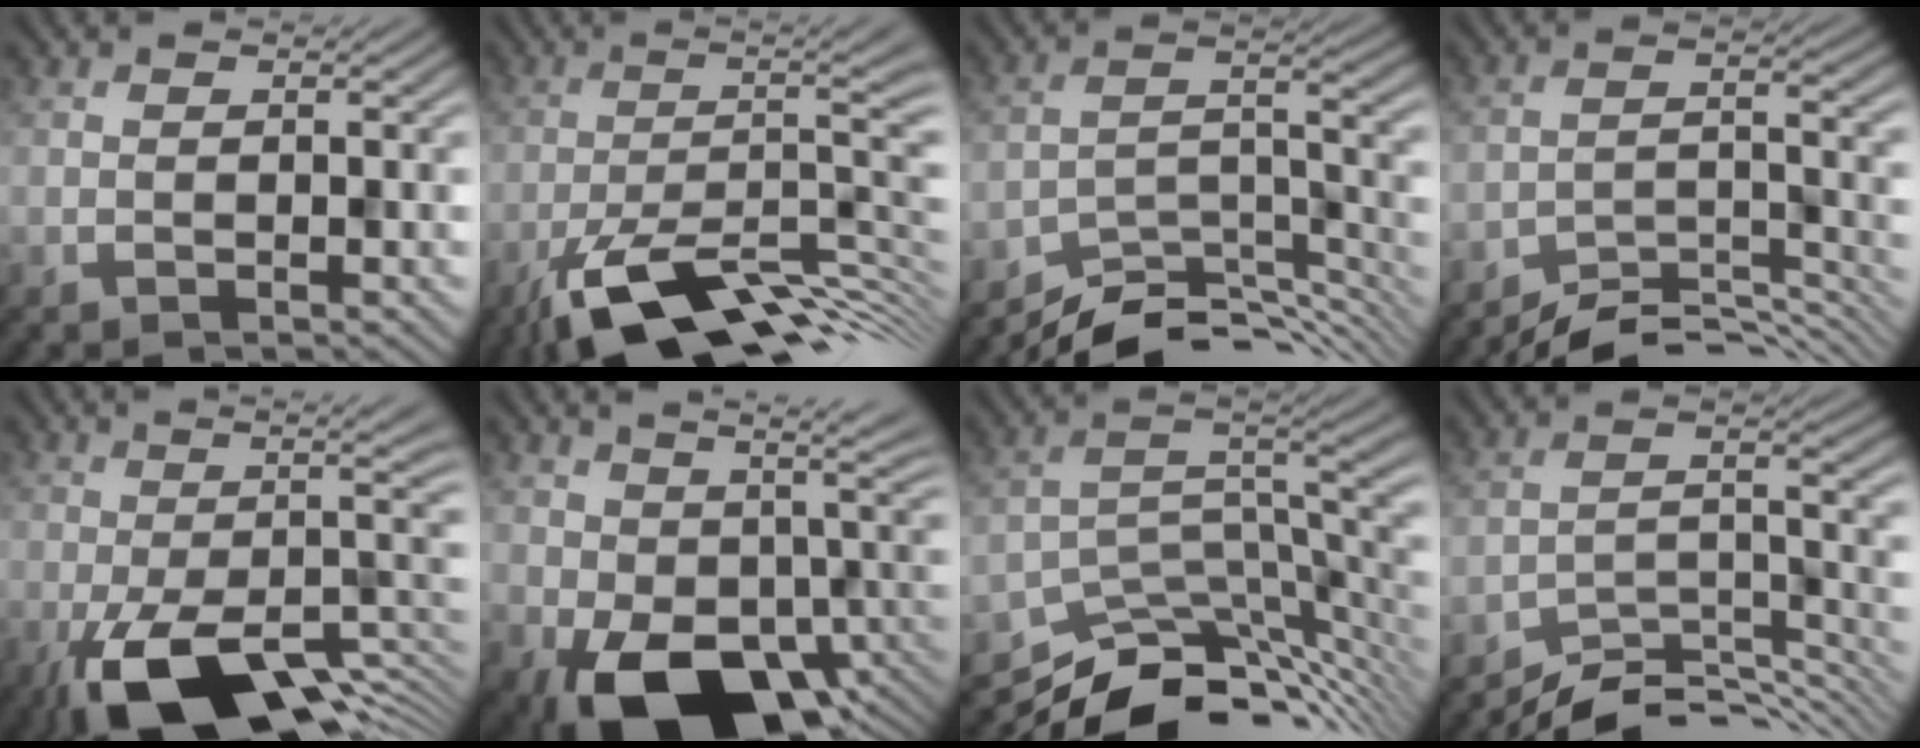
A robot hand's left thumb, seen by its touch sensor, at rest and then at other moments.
{"total": 14.8, "force": [-7.7, 3.9, 12.1], "torque": [-0.201, -0.010, -0.131]}
{"total": 9.2, "force": [-7.6, 2.5, 4.5], "torque": [-0.073, -0.010, -0.135]}
{"total": 7.8, "force": [-6.8, 1.7, 3.3], "torque": [-0.055, 0.001, -0.116]}
{"total": 15.3, "force": [-5.0, 5.3, 13.4], "torque": [-0.210, -0.015, -0.075]}
{"total": 16.6, "force": [0.2, 10.2, 13.1], "torque": [-0.209, -0.056, 0.056]}
{"total": 11.3, "force": [-9.0, 3.3, 6.1], "torque": [-0.102, -0.002, -0.153]}
{"total": 8.5, "force": [-7.2, 2.1, 3.9], "torque": [-0.061, -0.003, -0.128]}